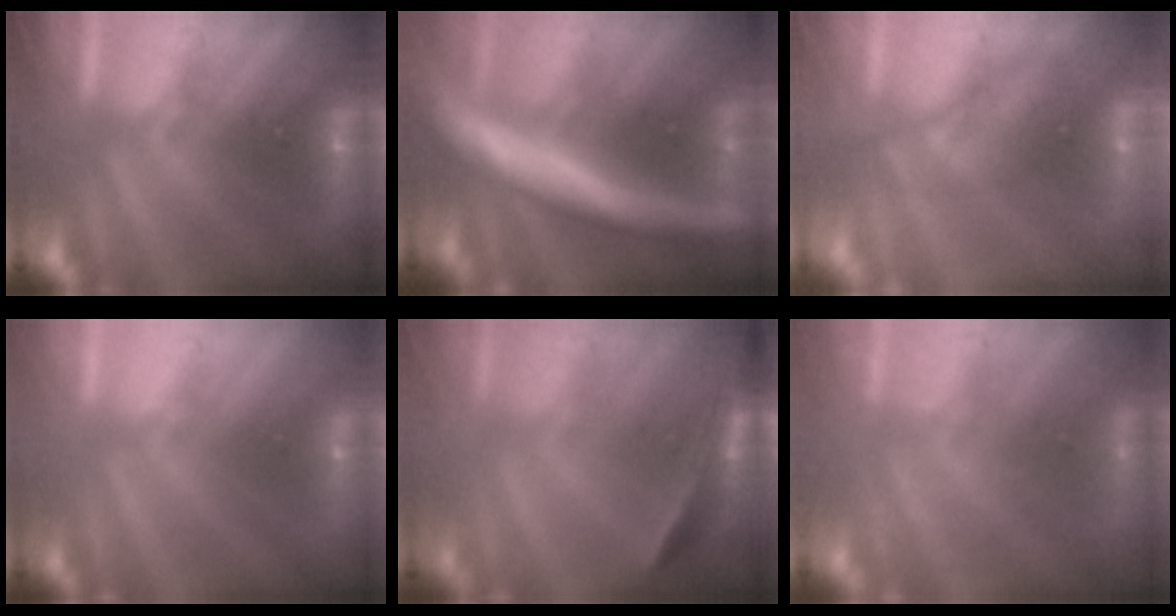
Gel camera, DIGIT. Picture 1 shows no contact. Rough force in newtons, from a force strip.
{"total": 9.0}
{"total": 2.6}
{"total": 2.9}
{"total": 1.7}
{"total": 2.9}